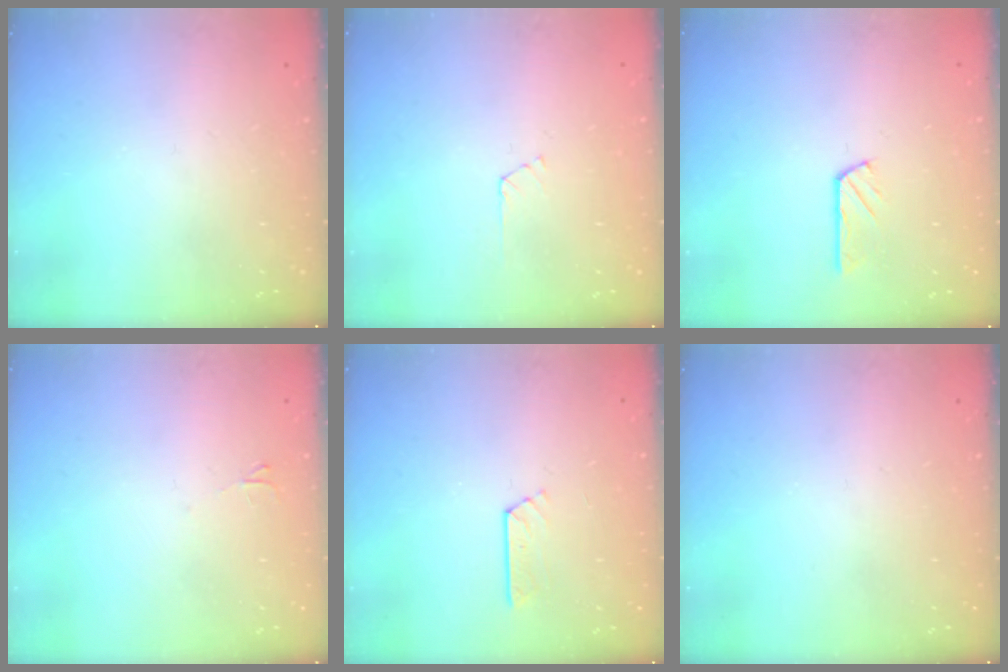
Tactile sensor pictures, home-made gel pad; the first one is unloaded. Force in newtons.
{"total": 1.7, "press": 1.7, "slide": 0.3}
{"total": 2.9, "press": 2.9, "slide": 0.1}
{"total": 3.1, "press": 3.1, "slide": 0.4}
{"total": 3.5, "press": 3.5, "slide": 0.4}
{"total": 0.0}